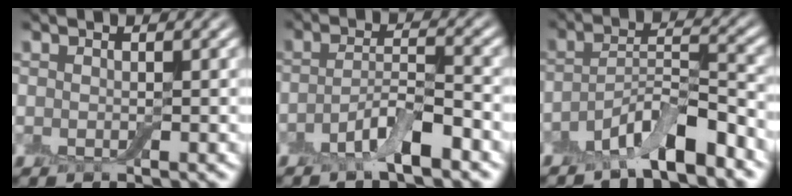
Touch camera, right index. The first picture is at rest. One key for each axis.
{"total": 4.4, "fx": -2.5, "fy": 1.1, "fz": 3.4, "tx": -0.065, "ty": 0.005, "tz": -0.054}
{"total": 5.8, "fx": -3.9, "fy": 1.4, "fz": 4.1, "tx": -0.072, "ty": 0.003, "tz": -0.074}